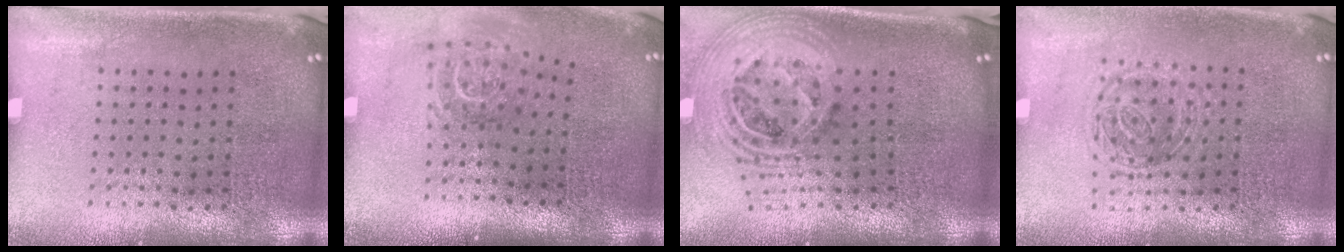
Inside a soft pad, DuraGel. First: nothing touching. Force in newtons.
{"total": 1.7, "press": 1.2, "slide": 1.2}
{"total": 2.5, "press": 1.8, "slide": 1.8}
{"total": 1.3, "press": 1.0, "slide": 0.8}